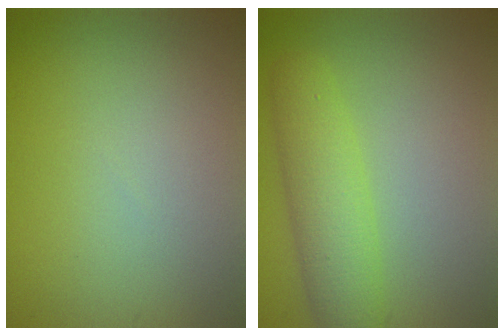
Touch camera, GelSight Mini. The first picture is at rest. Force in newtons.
{"total": 4.1, "press": 4.1, "slide": 0.2}